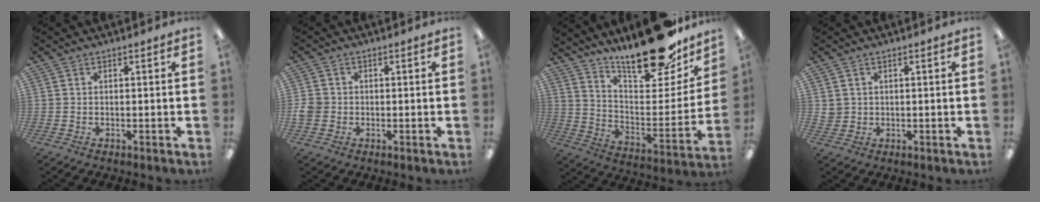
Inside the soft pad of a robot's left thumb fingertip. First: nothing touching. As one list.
[{"total": 3.2, "force": [-0.4, 2.9, 1.2], "torque": [-0.019, 0.008, -0.007]}, {"total": 24.0, "force": [18.9, 7.8, 12.7], "torque": [-0.174, -0.127, 0.317]}, {"total": 2.2, "force": [1.1, 2.0, 0.2], "torque": [-0.008, 0.003, 0.019]}]